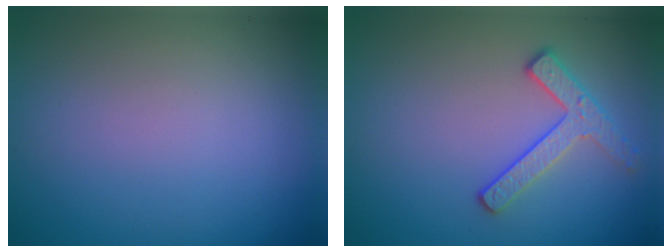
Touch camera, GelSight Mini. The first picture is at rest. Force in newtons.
{"total": 2.5, "press": 2.3, "slide": 0.9}